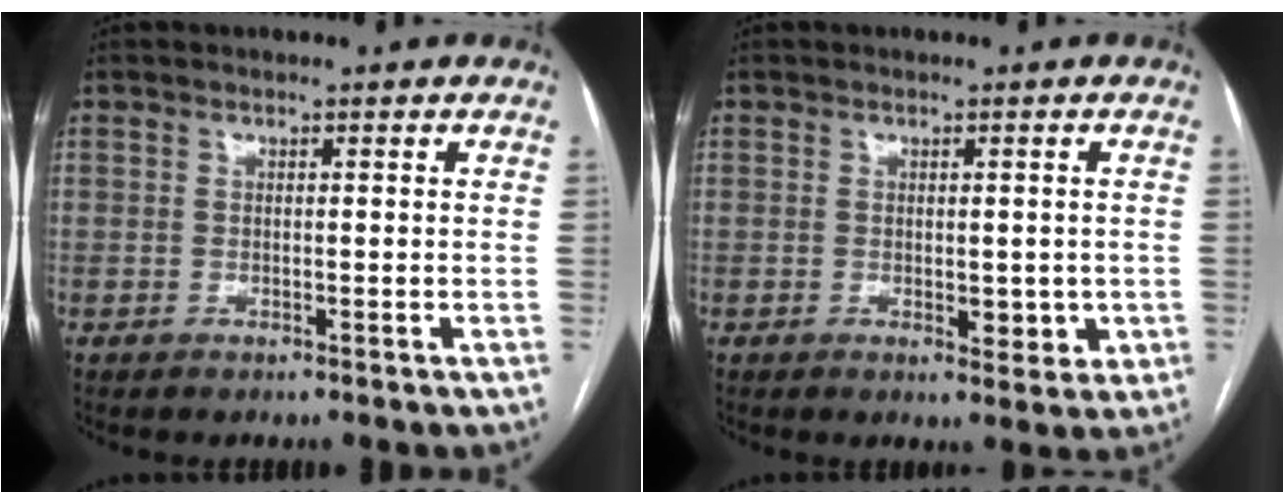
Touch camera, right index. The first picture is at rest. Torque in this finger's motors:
{"motor_torque": [0.08, 0.09, 0.08, 0.05]}